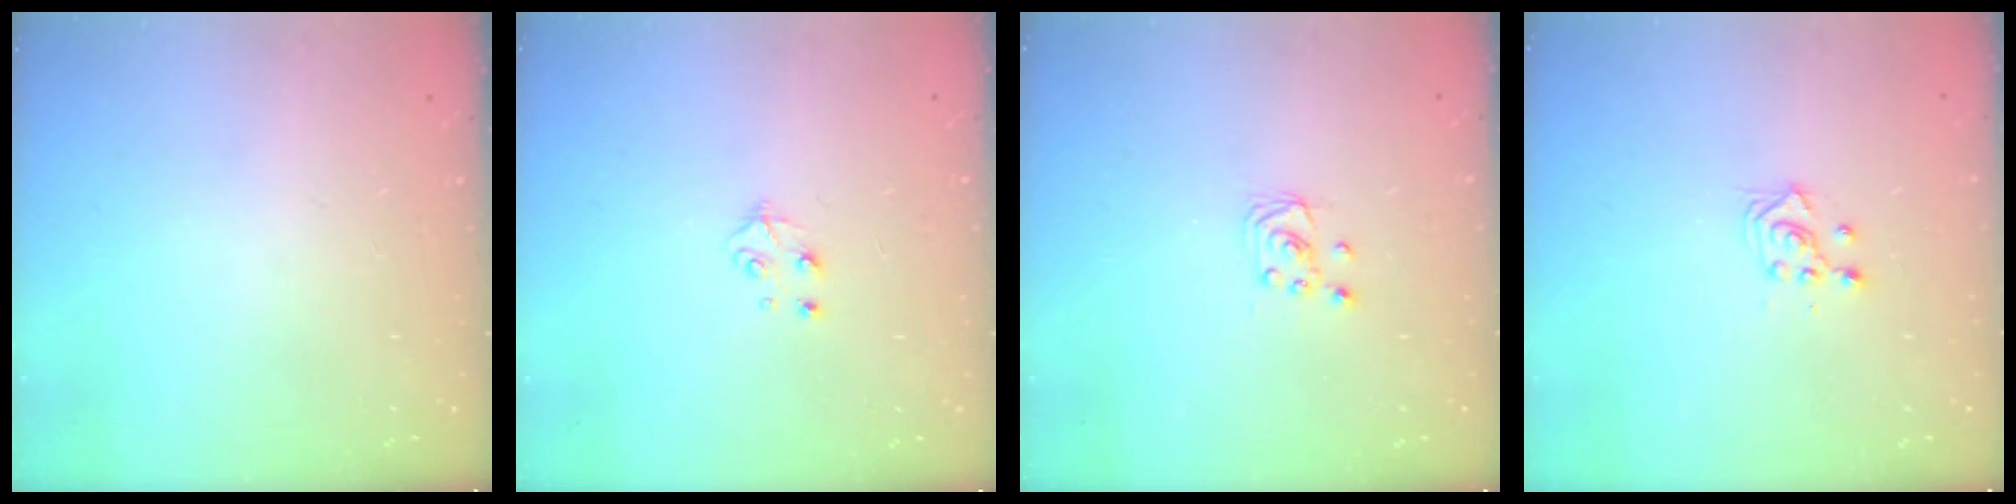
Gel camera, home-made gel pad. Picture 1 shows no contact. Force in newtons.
{"total": 4.5, "press": 4.5, "slide": 0.4}
{"total": 2.3, "press": 2.2, "slide": 0.3}
{"total": 3.1, "press": 3.0, "slide": 0.9}